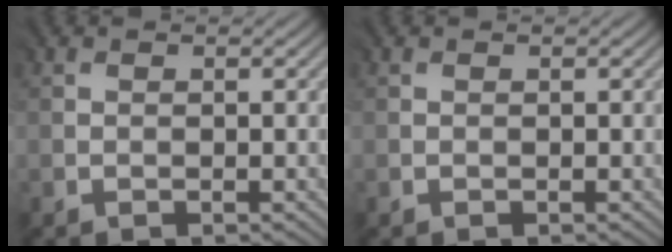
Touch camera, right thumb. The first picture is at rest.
{"total": 0.0}